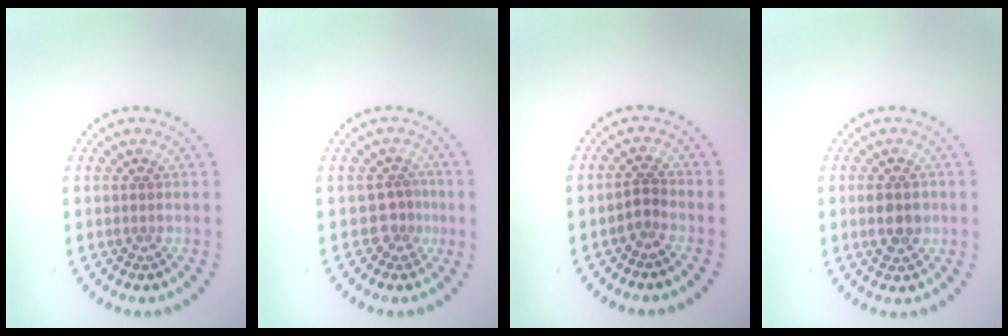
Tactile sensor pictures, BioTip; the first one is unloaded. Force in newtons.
{"total": 1.9, "press": 1.2, "slide": 1.5}
{"total": 1.3, "press": 0.9, "slide": 0.9}
{"total": 2.8, "press": 2.8, "slide": 0.1}